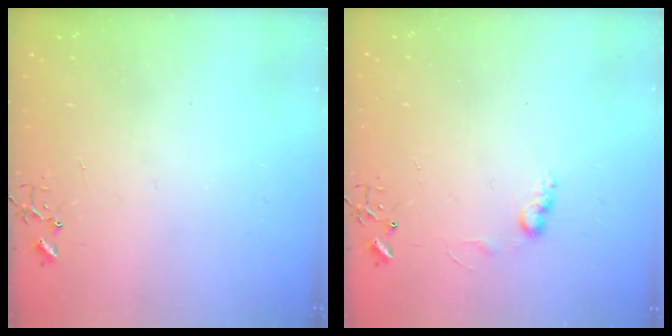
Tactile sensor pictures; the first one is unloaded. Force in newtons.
{"total": 6.6, "press": 6.5, "slide": 0.4}